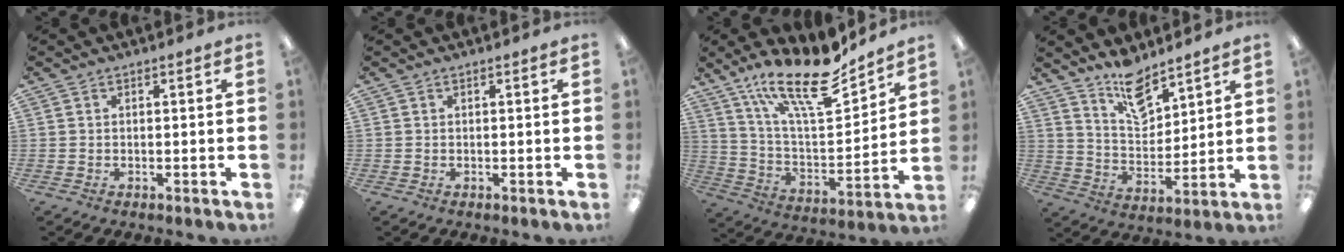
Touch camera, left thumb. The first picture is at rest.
{"total": 0.0}
{"total": 21.0, "force": [15.1, 6.2, 13.1], "torque": [-0.235, -0.097, 0.259]}
{"total": 11.1, "force": [9.2, 4.2, 4.5], "torque": [-0.079, -0.059, 0.168]}